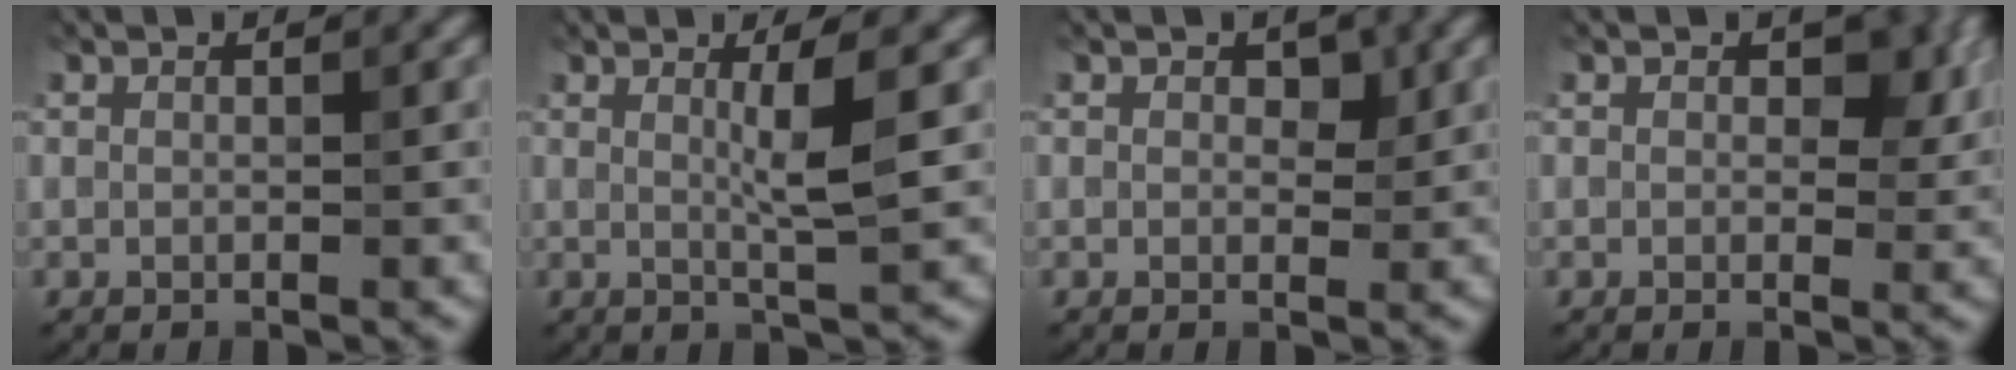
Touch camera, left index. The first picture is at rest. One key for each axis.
{"total": 3.4, "fx": 0.7, "fy": 0.4, "fz": 3.3, "tx": -0.056, "ty": -0.005, "tz": 0.010}
{"total": 1.3, "fx": 0.4, "fy": 0.9, "fz": 0.9, "tx": -0.009, "ty": -0.004, "tz": 0.004}
{"total": 3.2, "fx": 0.9, "fy": 2.0, "fz": 2.4, "tx": -0.028, "ty": -0.004, "tz": 0.009}